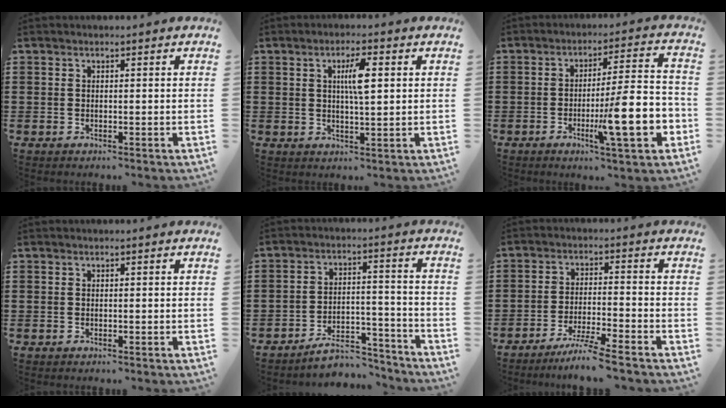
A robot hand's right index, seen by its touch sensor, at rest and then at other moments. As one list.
[{"total": 5.0, "force": [1.1, 1.2, 4.8], "torque": [-0.088, 0.005, 0.013]}, {"total": 14.0, "force": [-4.1, 2.4, 13.2], "torque": [-0.207, -0.005, -0.065]}, {"total": 0.0}, {"total": 6.8, "force": [-6.2, 1.8, 2.1], "torque": [-0.032, 0.017, -0.117]}, {"total": 5.7, "force": [-5.0, -0.7, 2.6], "torque": [-0.055, -0.018, -0.097]}]